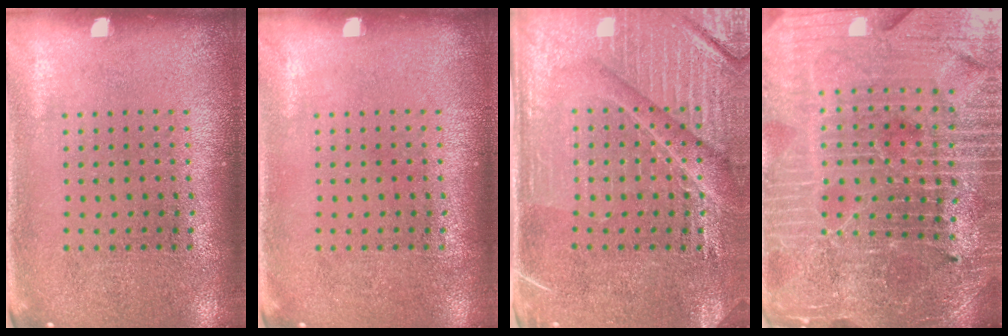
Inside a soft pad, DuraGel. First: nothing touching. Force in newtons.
{"total": 0.0}
{"total": 4.6, "press": 4.3, "slide": 1.8}
{"total": 5.5, "press": 5.1, "slide": 2.0}